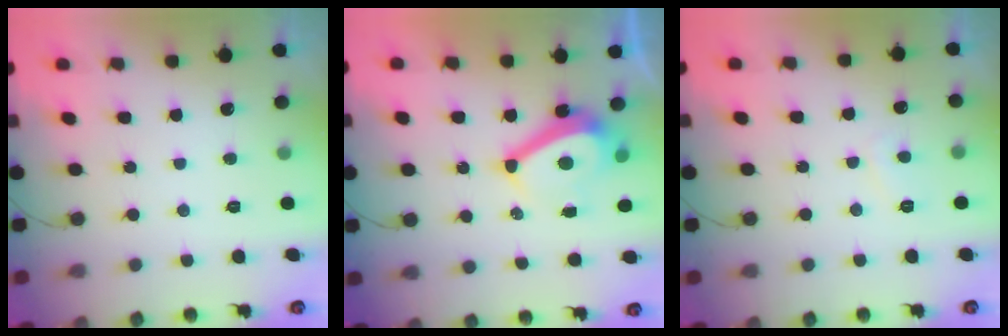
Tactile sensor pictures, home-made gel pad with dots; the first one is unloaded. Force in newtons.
{"total": 11.0, "press": 10.5, "slide": 3.3}
{"total": 2.4, "press": 2.3, "slide": 0.5}